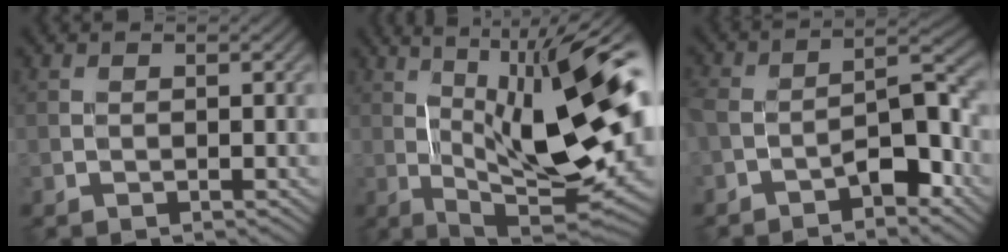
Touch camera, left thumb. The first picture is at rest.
{"total": 17.4, "force": [2.0, 5.8, 16.2], "torque": [-0.262, 0.020, 0.044]}
{"total": 7.7, "force": [-4.6, 3.0, 5.4], "torque": [-0.084, 0.009, -0.084]}